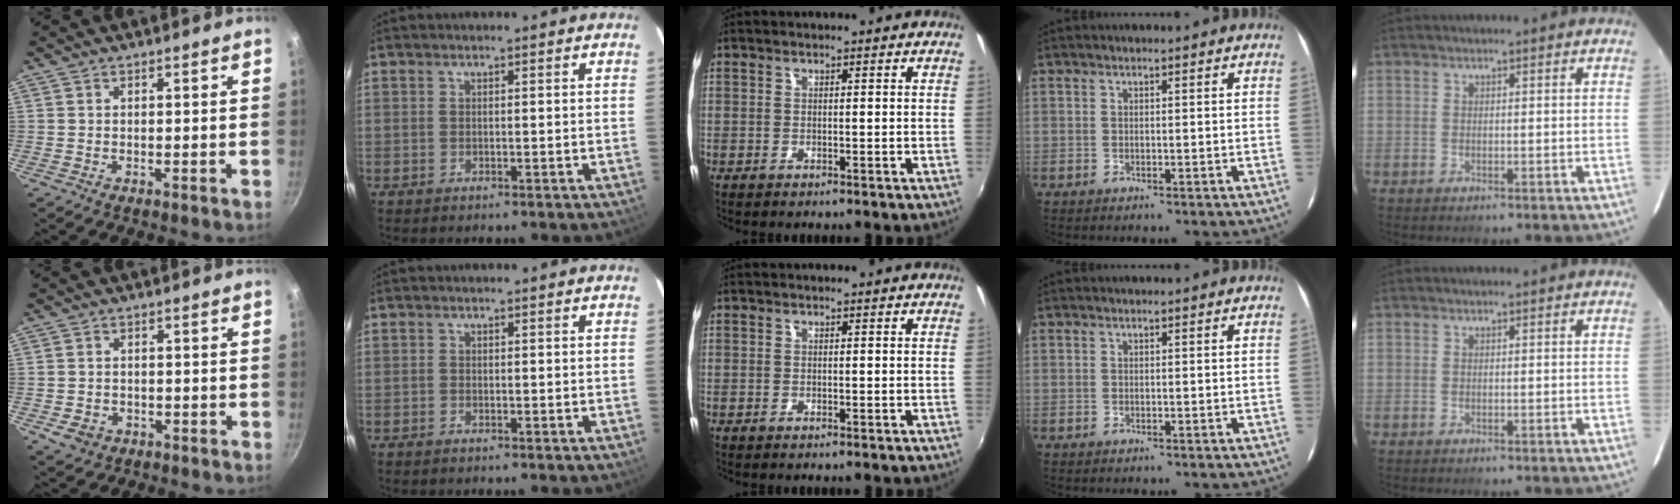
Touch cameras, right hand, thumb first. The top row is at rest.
{"thumb": {"total": 3.9, "force": [-1.4, 3.1, 1.8], "torque": [-0.030, 0.012, -0.014]}}